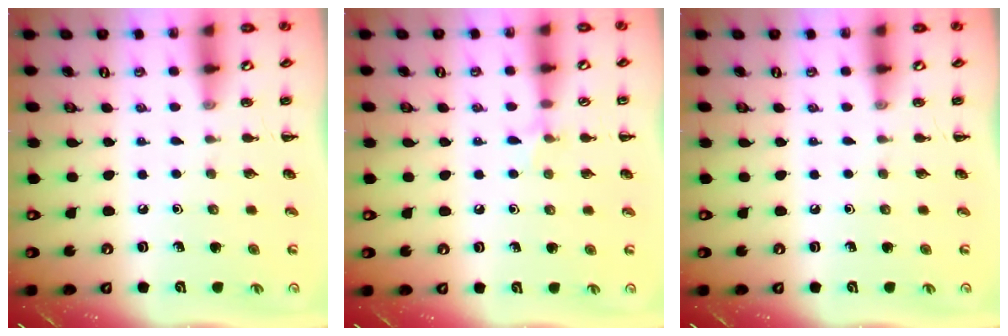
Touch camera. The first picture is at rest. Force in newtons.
{"total": 5.8, "press": 5.4, "slide": 2.0}
{"total": 0.0}